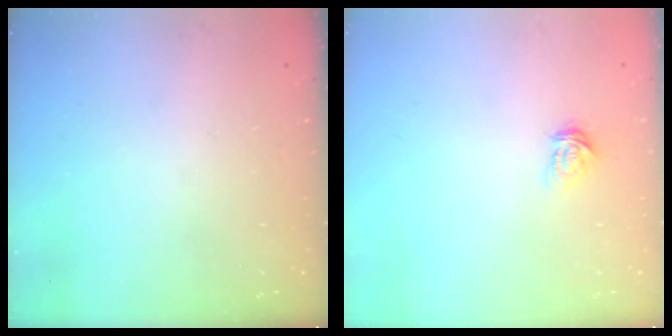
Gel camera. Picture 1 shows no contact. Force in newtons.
{"total": 3.5, "press": 3.5, "slide": 0.4}